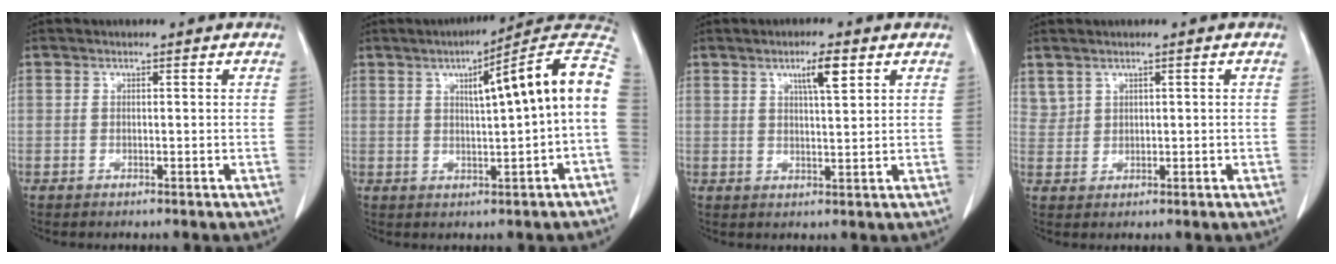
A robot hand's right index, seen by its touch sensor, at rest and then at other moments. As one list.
[{"total": 13.4, "force": [1.9, 0.1, 13.3], "torque": [-0.181, 0.032, 0.022]}, {"total": 4.5, "force": [2.3, 0.5, 3.8], "torque": [-0.063, 0.000, 0.039]}, {"total": 1.9, "force": [1.5, 1.3, 0.3], "torque": [-0.001, 0.009, 0.034]}]